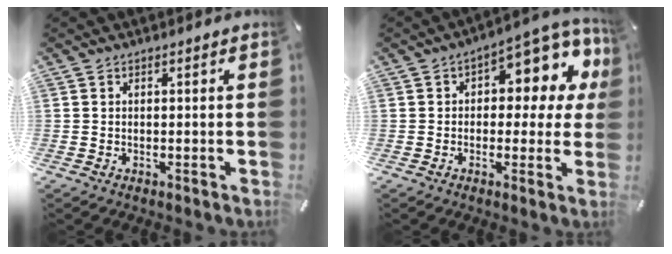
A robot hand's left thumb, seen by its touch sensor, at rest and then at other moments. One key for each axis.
{"total": 11.0, "fx": 3.9, "fy": 5.9, "fz": 8.4, "tx": -0.099, "ty": -0.035, "tz": 0.064}